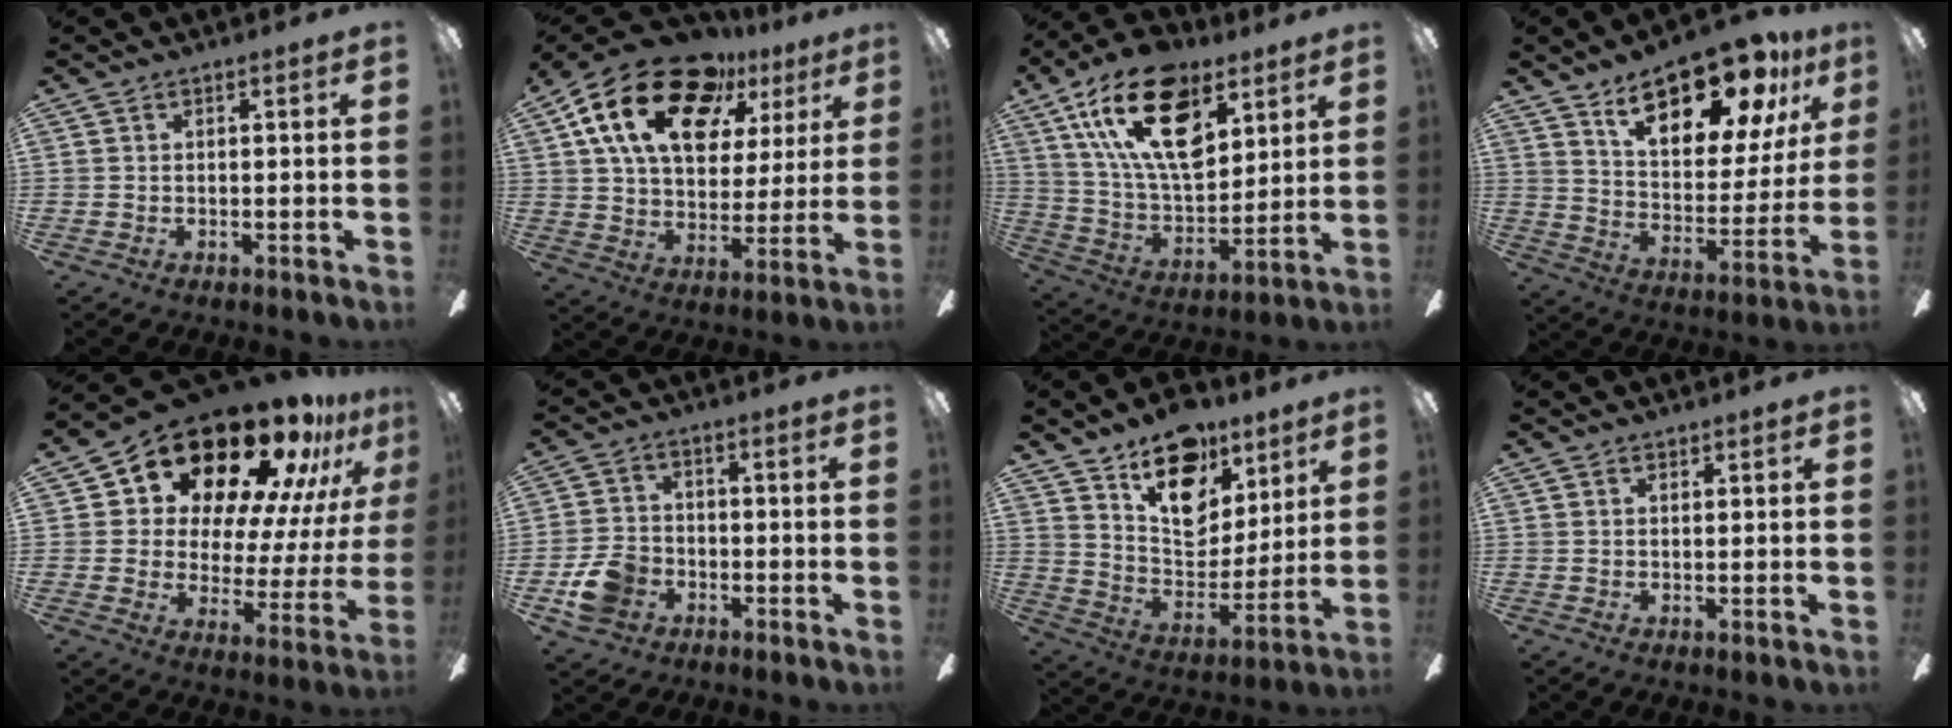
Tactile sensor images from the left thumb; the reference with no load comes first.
{"total": 22.2, "force": [12.1, 12.7, 13.5], "torque": [-0.229, -0.051, 0.215]}
{"total": 23.8, "force": [11.9, 12.7, 16.2], "torque": [-0.311, -0.048, 0.209]}
{"total": 19.7, "force": [13.9, 8.4, 11.2], "torque": [-0.167, -0.082, 0.236]}
{"total": 21.1, "force": [17.4, 8.4, 8.5], "torque": [-0.139, -0.142, 0.303]}
{"total": 8.7, "force": [-3.7, 6.8, 3.9], "torque": [-0.086, 0.027, -0.068]}
{"total": 18.6, "force": [11.6, 11.3, 9.1], "torque": [-0.134, -0.065, 0.208]}
{"total": 0.6, "force": [0.5, 0.4, 0.1], "torque": [-0.003, 0.000, 0.009]}